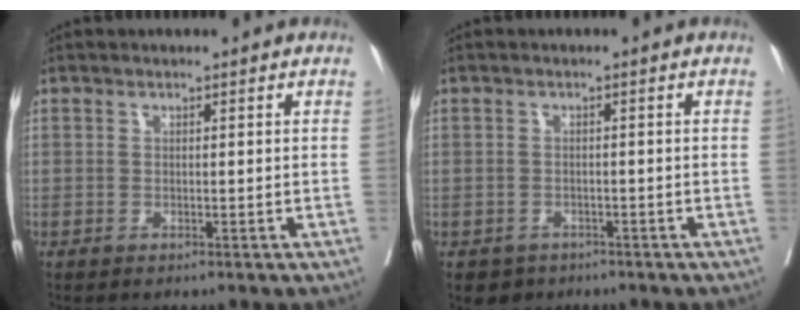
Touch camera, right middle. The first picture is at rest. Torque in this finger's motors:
{"motor_torque": [0.16, -0.17, 0.04, 0.00]}